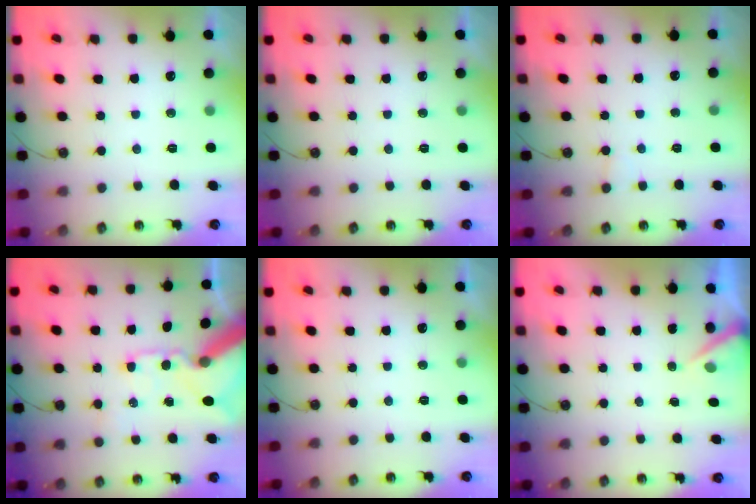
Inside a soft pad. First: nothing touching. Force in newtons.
{"total": 0.0}
{"total": 2.9, "press": 2.9, "slide": 0.2}
{"total": 15.5, "press": 15.3, "slide": 2.4}
{"total": 0.0}
{"total": 3.5, "press": 3.5, "slide": 0.2}